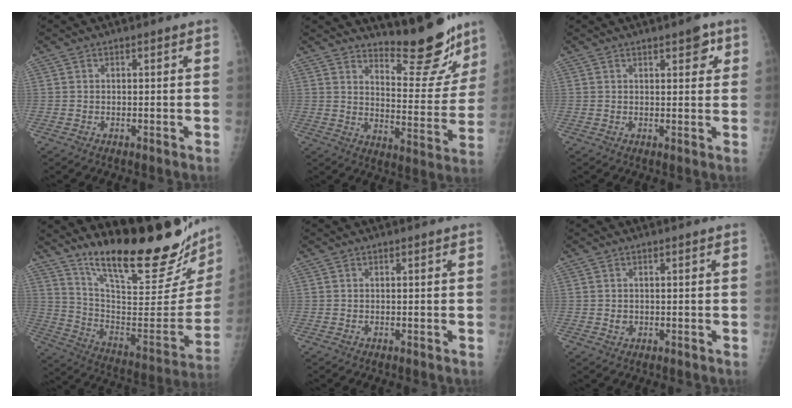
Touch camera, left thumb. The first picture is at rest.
{"total": 15.1, "force": [13.4, 3.4, 6.1], "torque": [-0.049, -0.121, 0.188]}
{"total": 3.9, "force": [2.1, 1.6, 2.8], "torque": [-0.019, -0.007, 0.023]}
{"total": 30.1, "force": [23.2, 6.3, 18.2], "torque": [-0.249, -0.145, 0.346]}
{"total": 0.0}
{"total": 1.2, "force": [0.0, 1.1, 0.5], "torque": [-0.006, 0.000, 0.004]}